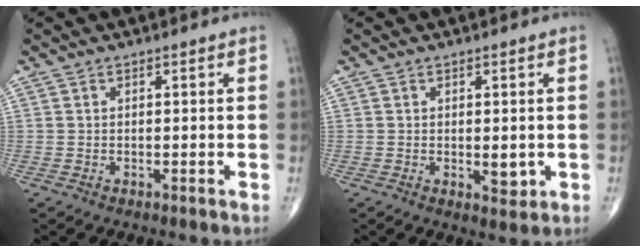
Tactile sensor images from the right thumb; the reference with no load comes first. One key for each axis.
{"total": 2.7, "fx": 0.1, "fy": 1.3, "fz": 2.3, "tx": -0.028, "ty": -0.009, "tz": 0.006}